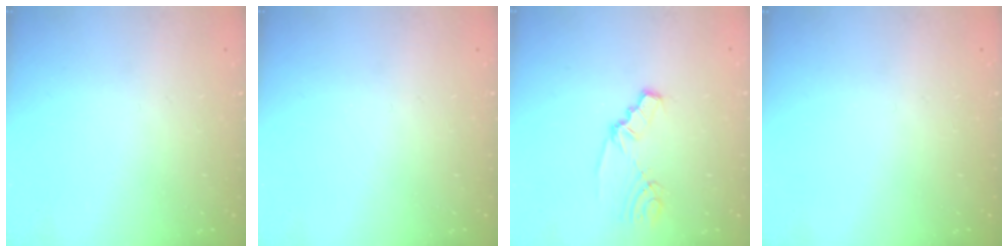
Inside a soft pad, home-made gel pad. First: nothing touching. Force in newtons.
{"total": 0.0}
{"total": 2.5, "press": 2.5, "slide": 0.4}
{"total": 0.0}